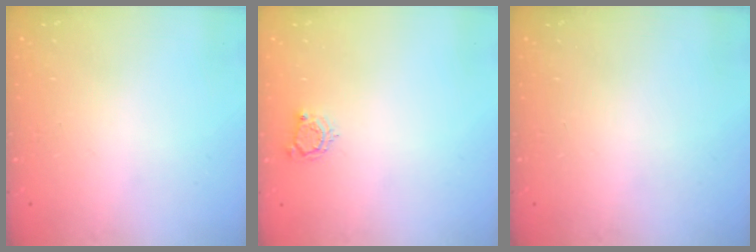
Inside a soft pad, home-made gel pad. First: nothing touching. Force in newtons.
{"total": 4.0, "press": 4.0, "slide": 0.5}
{"total": 0.0}